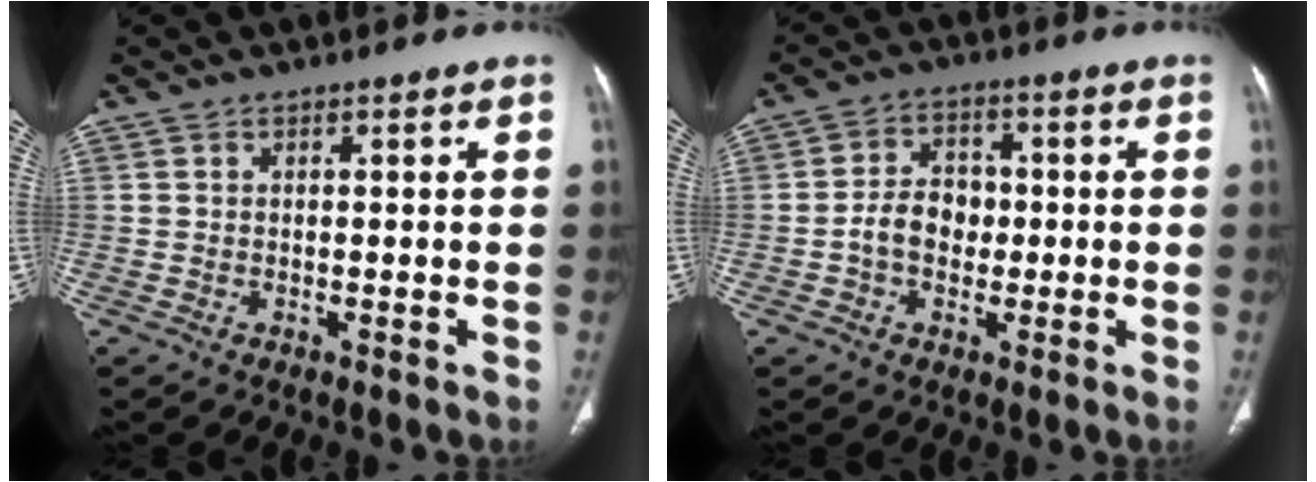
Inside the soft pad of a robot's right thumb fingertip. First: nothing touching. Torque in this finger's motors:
{"motor_torque": [1.09, 0.89, 0.71, -0.28, 0.13]}